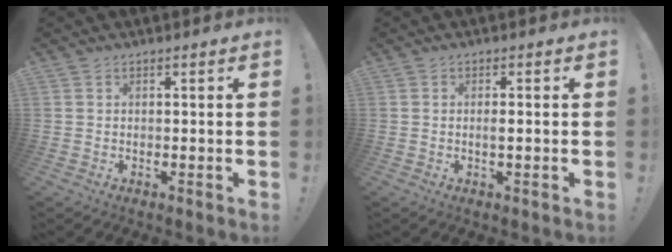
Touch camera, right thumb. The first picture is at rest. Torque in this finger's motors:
{"motor_torque": [-0.17, 0.05, -0.01, 0.18, 0.06]}